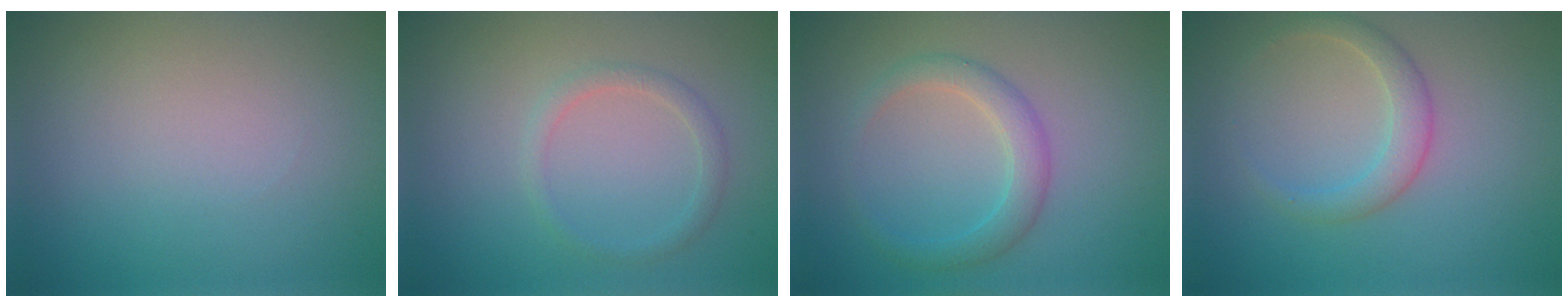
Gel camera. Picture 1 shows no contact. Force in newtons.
{"total": 1.4, "press": 1.4, "slide": 0.1}
{"total": 2.6, "press": 2.6, "slide": 0.1}
{"total": 2.3, "press": 2.3, "slide": 0.1}